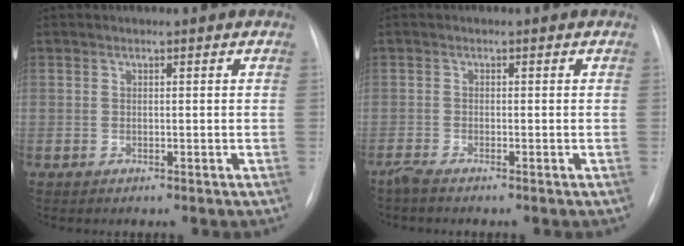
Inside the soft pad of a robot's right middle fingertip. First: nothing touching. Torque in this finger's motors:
{"motor_torque": [-0.19, 0.00, 0.06, 0.02]}